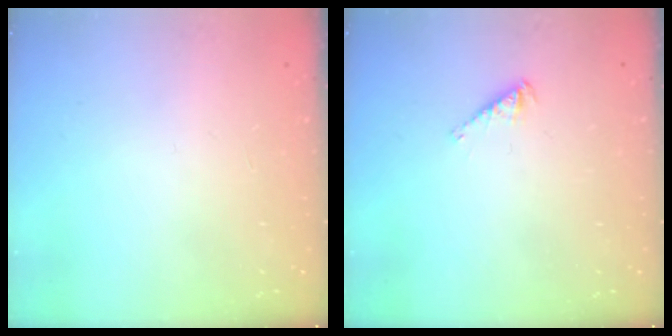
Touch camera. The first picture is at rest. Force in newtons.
{"total": 2.8, "press": 2.7, "slide": 0.5}